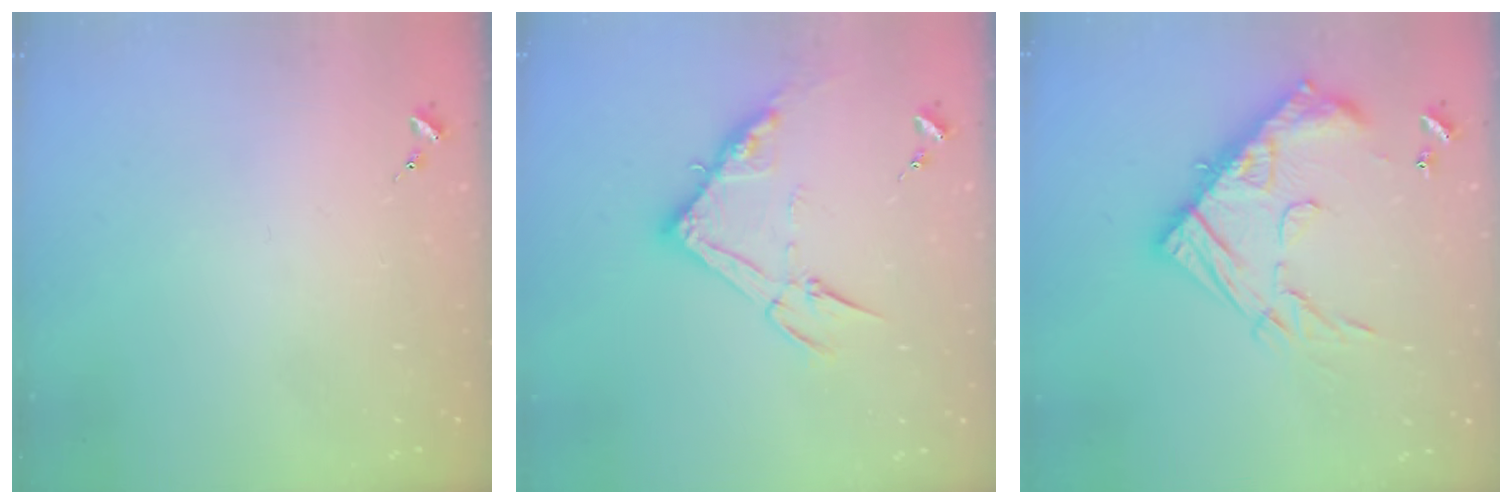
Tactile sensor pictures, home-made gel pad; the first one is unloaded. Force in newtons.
{"total": 13.3, "press": 13.3, "slide": 1.0}
{"total": 19.3, "press": 19.2, "slide": 1.6}